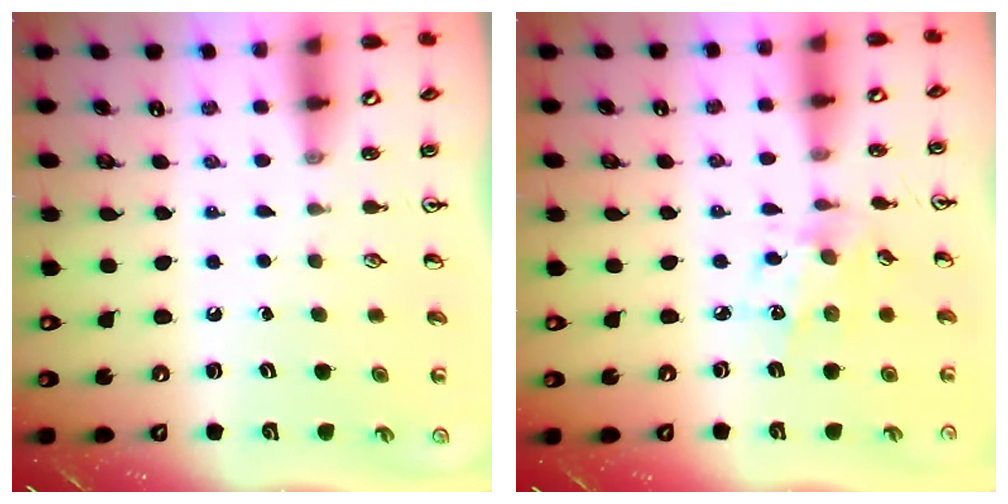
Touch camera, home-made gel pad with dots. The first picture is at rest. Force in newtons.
{"total": 5.6, "press": 5.4, "slide": 1.5}